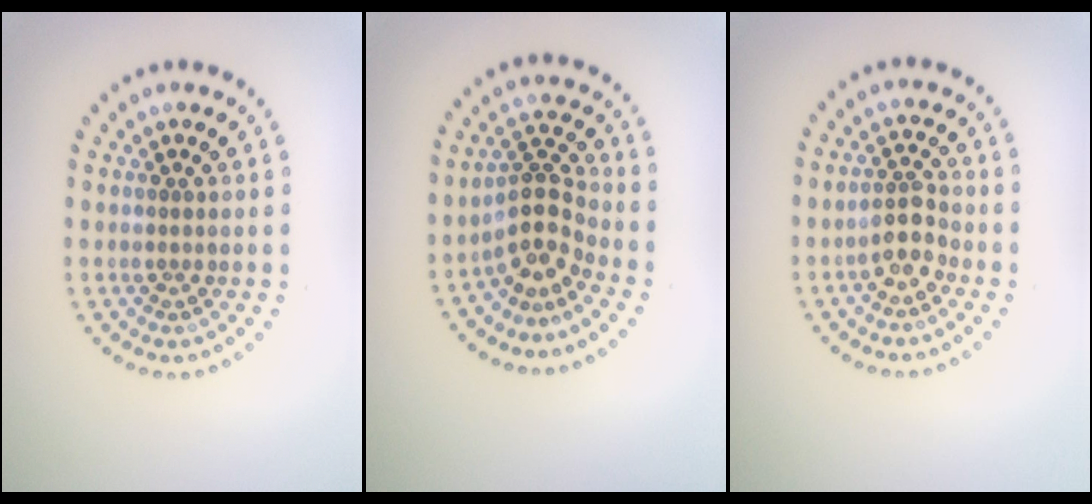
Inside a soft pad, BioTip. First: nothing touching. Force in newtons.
{"total": 3.4, "press": 2.5, "slide": 2.4}
{"total": 2.4, "press": 2.1, "slide": 1.0}